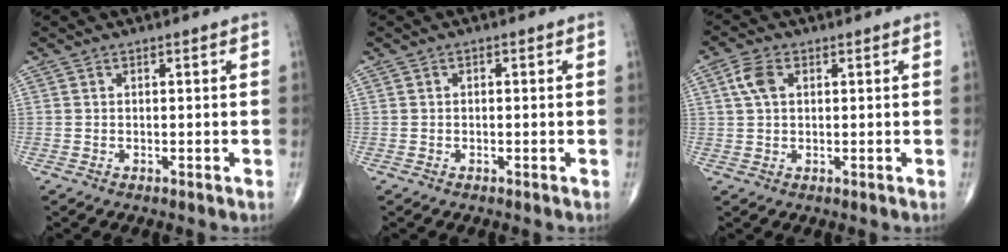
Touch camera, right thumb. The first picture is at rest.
{"total": 0.8, "force": [0.1, 0.4, 0.6], "torque": [-0.008, 0.002, 0.000]}
{"total": 4.3, "force": [1.3, 2.6, 3.1], "torque": [-0.069, 0.007, 0.024]}